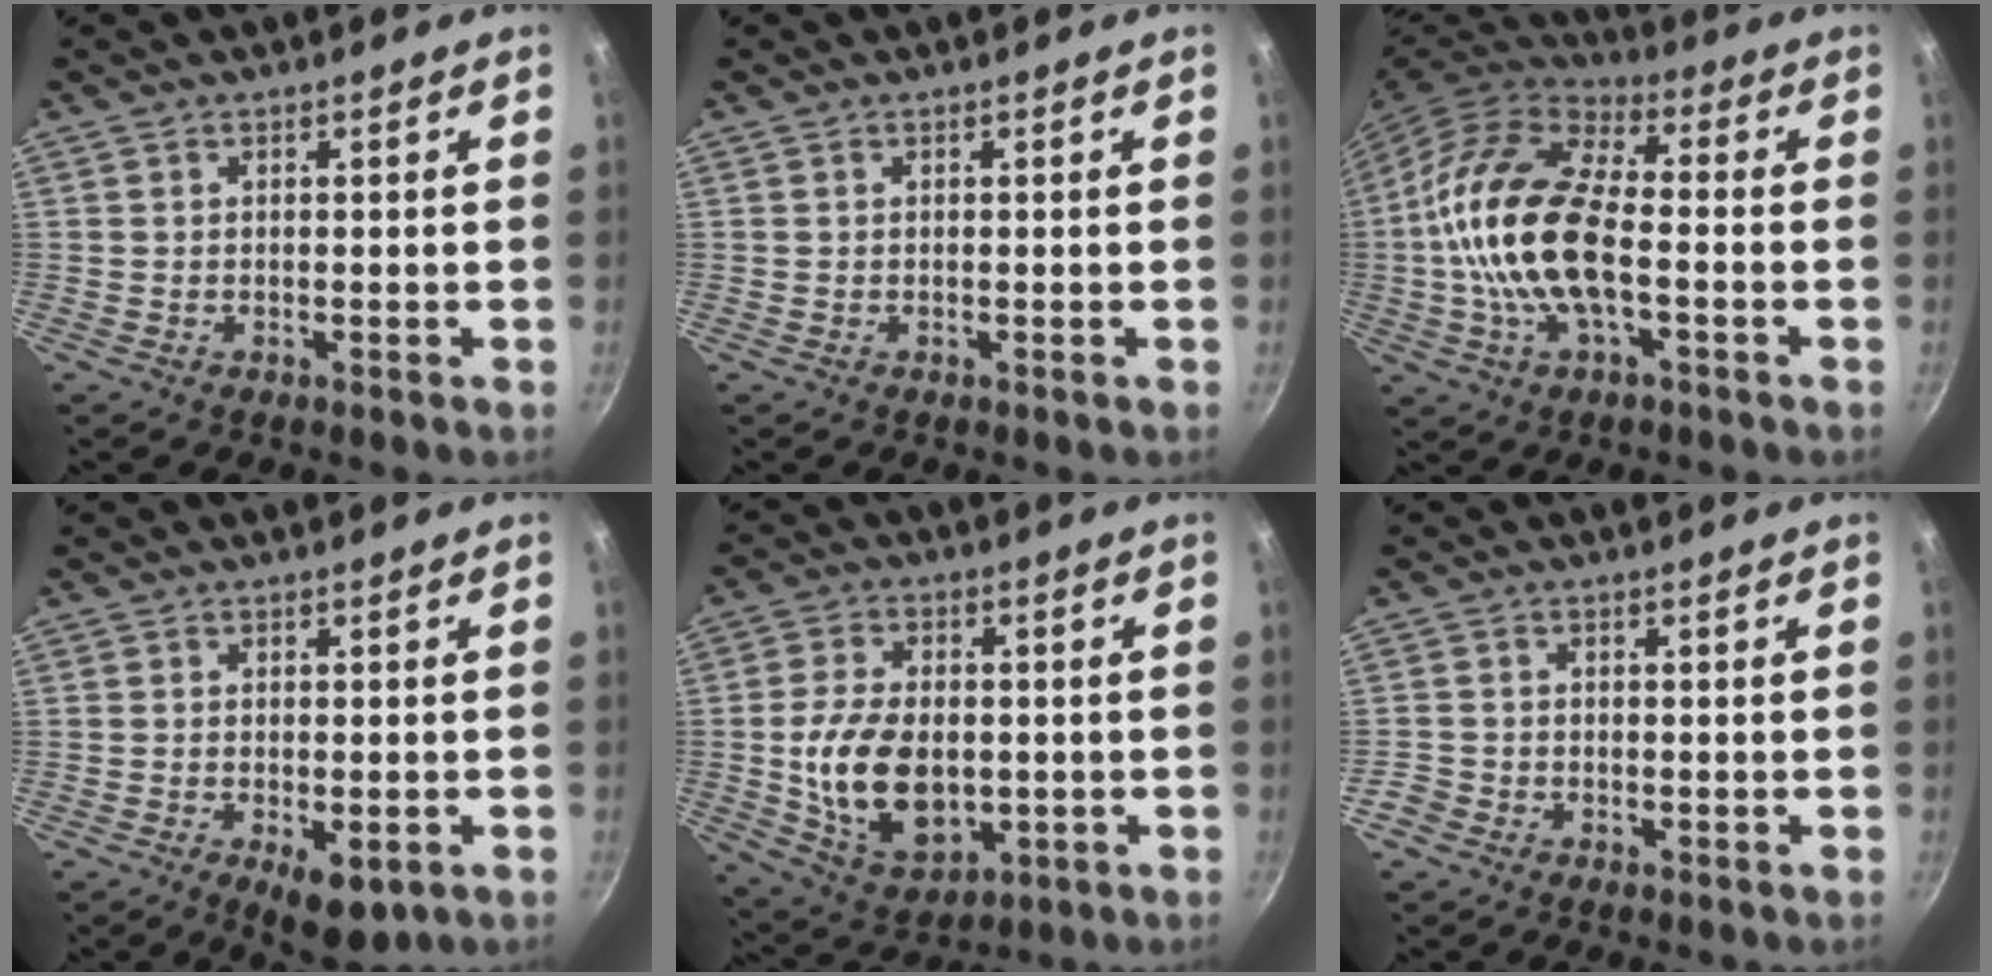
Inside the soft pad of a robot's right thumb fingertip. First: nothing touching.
{"total": 0.0}
{"total": 19.0, "force": [-2.0, 9.2, 16.5], "torque": [-0.305, 0.033, -0.052]}
{"total": 7.0, "force": [-2.6, 3.1, 5.7], "torque": [-0.071, 0.002, -0.028]}
{"total": 15.2, "force": [-1.2, 9.9, 11.5], "torque": [-0.189, -0.002, -0.010]}
{"total": 2.5, "force": [-1.7, 1.7, 0.6], "torque": [-0.011, 0.014, -0.034]}